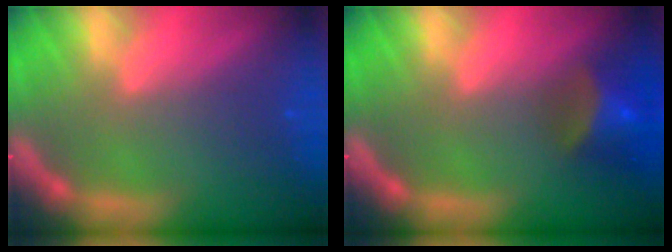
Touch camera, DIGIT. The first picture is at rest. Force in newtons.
{"total": 5.5}